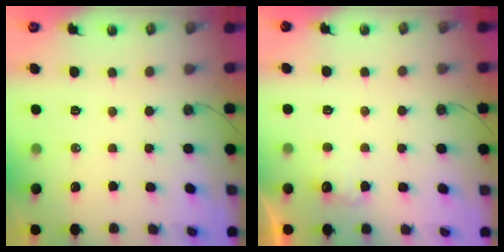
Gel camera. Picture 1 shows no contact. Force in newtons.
{"total": 6.0, "press": 5.9, "slide": 1.0}